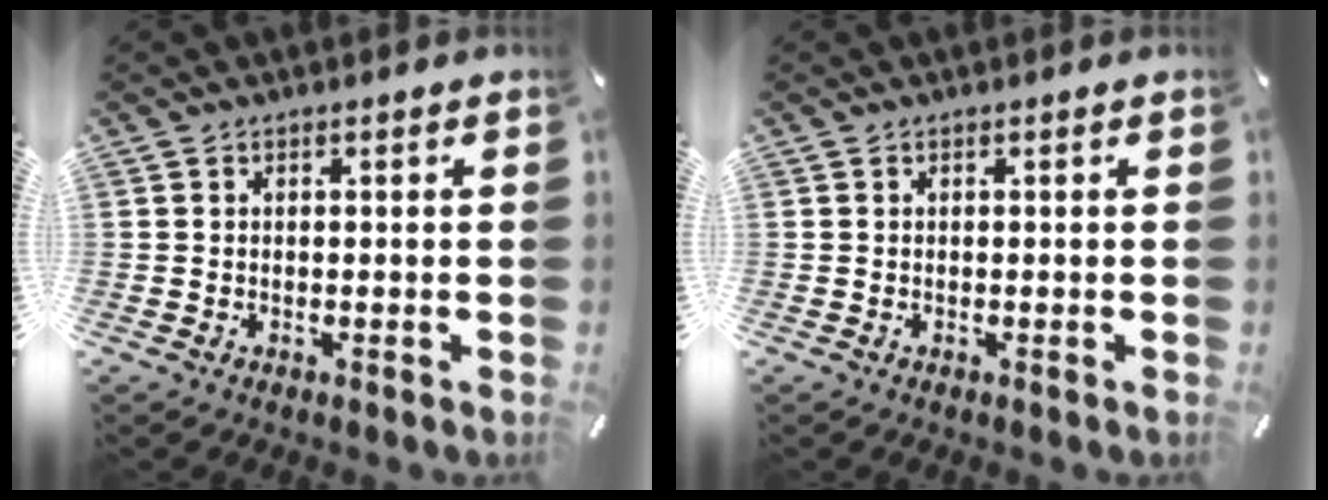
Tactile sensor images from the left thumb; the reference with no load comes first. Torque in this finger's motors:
{"motor_torque": [-0.04, 0.04, 0.00, 0.02, 0.00]}